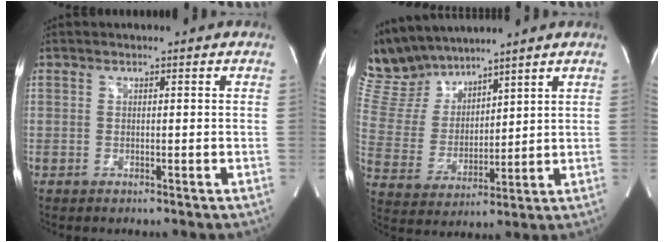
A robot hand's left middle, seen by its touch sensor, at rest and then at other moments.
{"total": 11.4, "force": [10.5, 3.3, 2.8], "torque": [-0.079, 0.018, 0.221]}